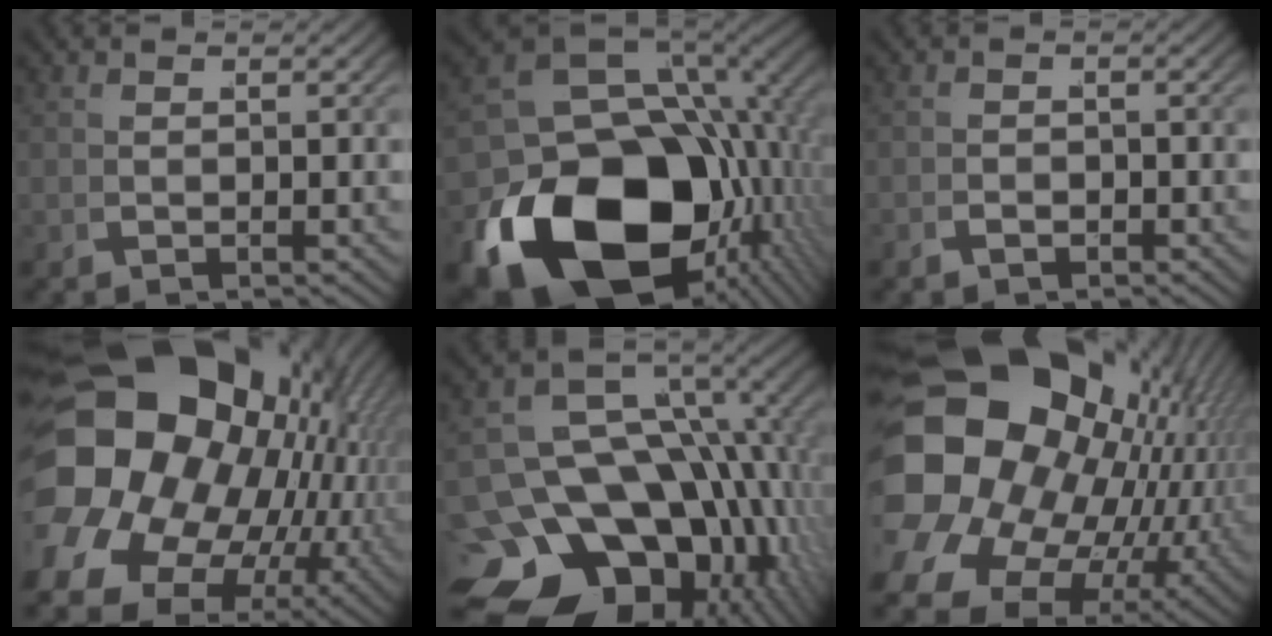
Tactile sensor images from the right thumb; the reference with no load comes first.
{"total": 22.6, "force": [-5.8, 13.1, 17.5], "torque": [-0.316, -0.064, -0.064]}
{"total": 1.1, "force": [-1.0, 0.5, 0.0], "torque": [0.010, 0.004, -0.023]}
{"total": 28.1, "force": [0.0, 20.6, 19.2], "torque": [-0.323, -0.037, -0.002]}
{"total": 22.6, "force": [-7.4, 15.8, 14.4], "torque": [-0.261, -0.081, -0.095]}
{"total": 25.6, "force": [-0.9, 18.7, 17.5], "torque": [-0.307, -0.032, -0.017]}